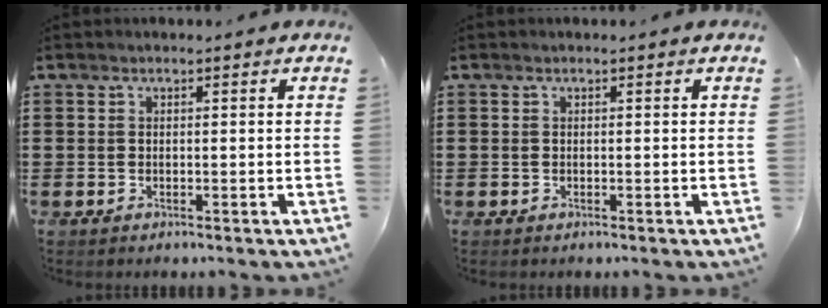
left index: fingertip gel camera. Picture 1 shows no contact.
{"total": 0.0}